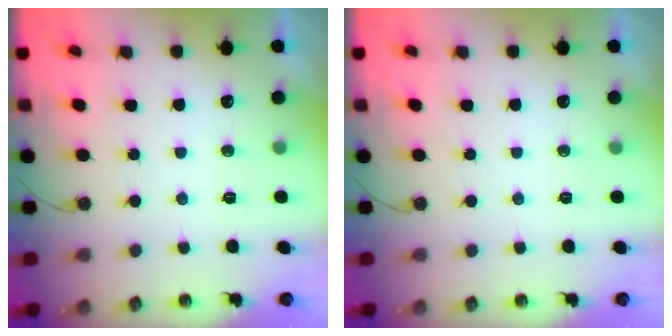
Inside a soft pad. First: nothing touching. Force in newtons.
{"total": 0.0}